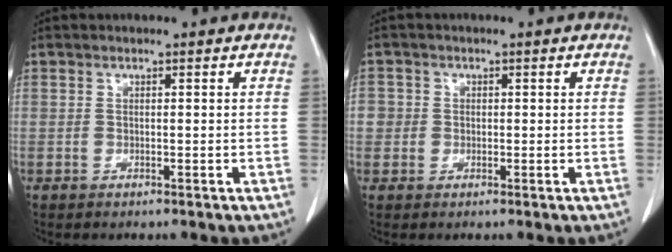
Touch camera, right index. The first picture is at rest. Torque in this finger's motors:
{"motor_torque": [0.02, -0.02, 0.00, 0.01]}